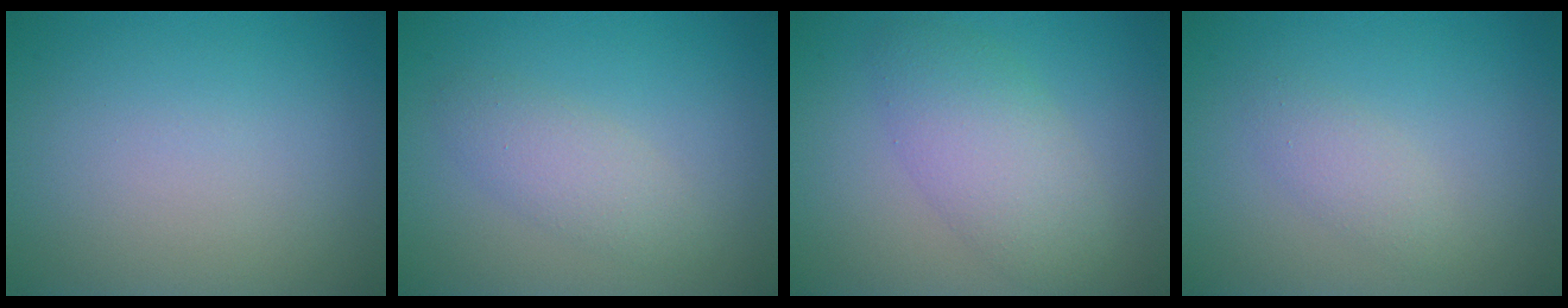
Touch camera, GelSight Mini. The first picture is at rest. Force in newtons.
{"total": 2.3, "press": 2.3, "slide": 0.0}
{"total": 4.5, "press": 4.5, "slide": 0.1}
{"total": 1.6, "press": 1.6, "slide": 0.1}